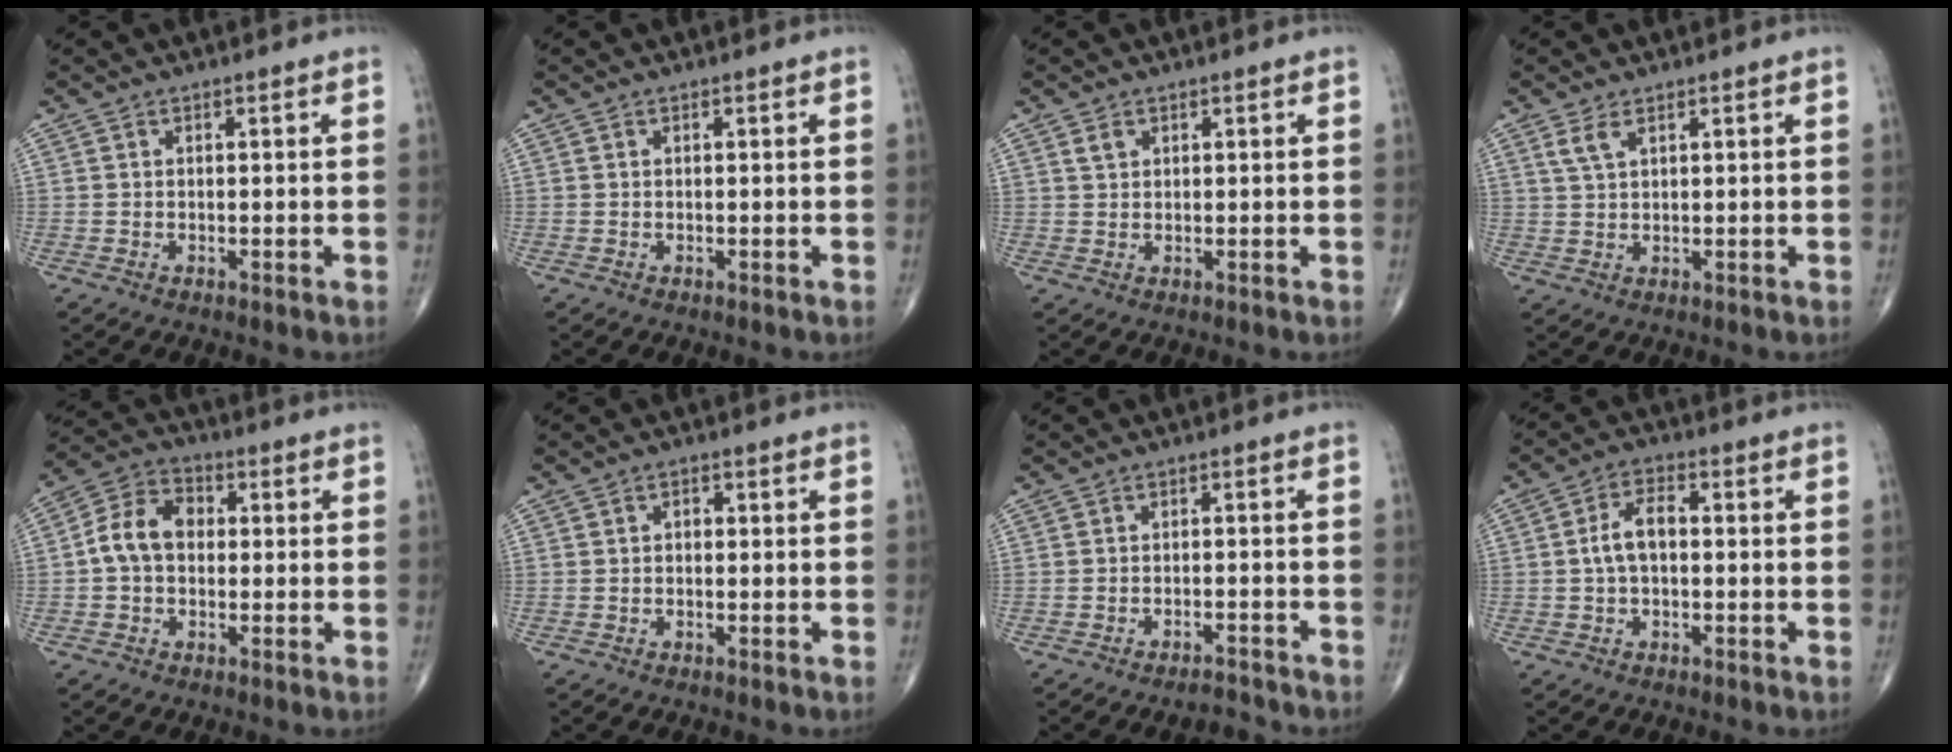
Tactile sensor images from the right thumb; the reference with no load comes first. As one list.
[{"total": 0.0}, {"total": 1.8, "force": [1.0, 1.3, 0.9], "torque": [-0.010, -0.002, 0.019]}, {"total": 2.9, "force": [1.7, 1.2, 2.1], "torque": [-0.045, 0.001, 0.041]}, {"total": 8.8, "force": [0.0, 6.4, 5.9], "torque": [-0.099, 0.030, -0.012]}, {"total": 1.4, "force": [0.0, 1.0, 1.0], "torque": [-0.010, 0.007, -0.003]}, {"total": 2.8, "force": [-2.7, 0.8, 0.5], "torque": [-0.016, 0.015, -0.039]}, {"total": 5.7, "force": [-0.1, 3.1, 4.8], "torque": [-0.095, 0.021, -0.008]}]